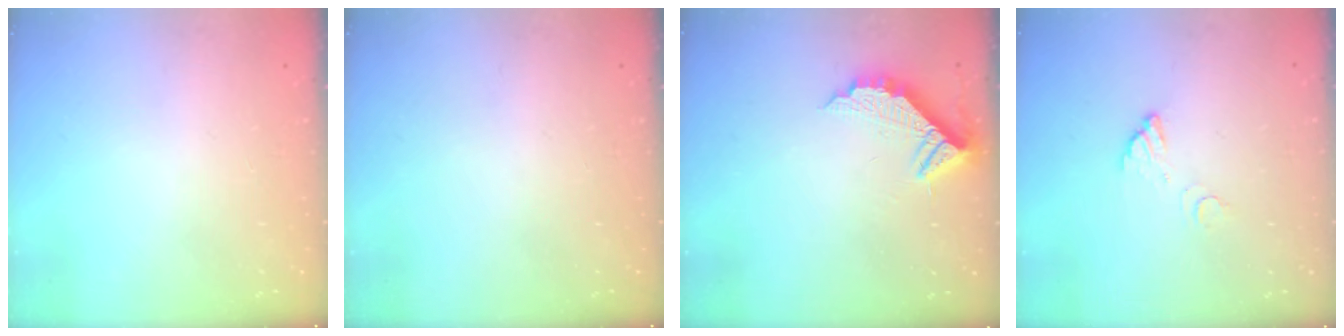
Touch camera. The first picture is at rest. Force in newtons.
{"total": 0.0}
{"total": 9.0, "press": 9.0, "slide": 0.7}
{"total": 3.5, "press": 3.5, "slide": 0.3}